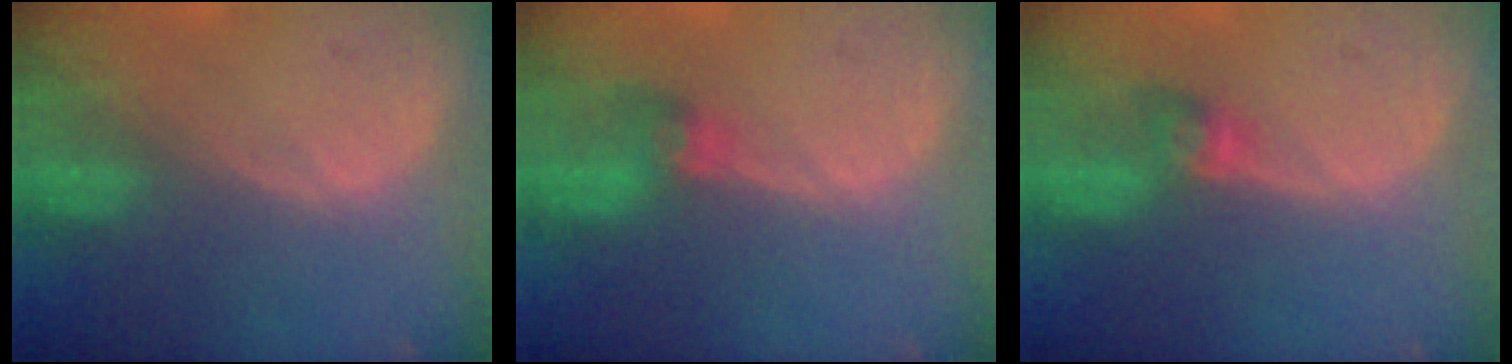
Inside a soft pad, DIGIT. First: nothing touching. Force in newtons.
{"total": 2.7, "press": 2.7, "slide": 0.3}
{"total": 2.7, "press": 2.5, "slide": 0.9}